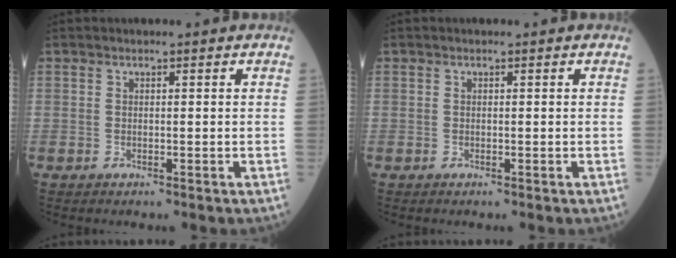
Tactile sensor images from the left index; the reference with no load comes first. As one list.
[{"total": 0.0}]